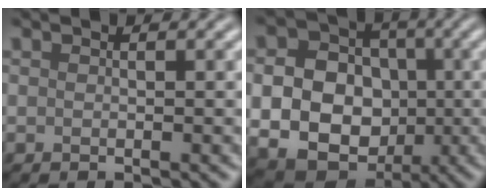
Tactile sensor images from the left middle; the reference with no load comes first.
{"total": 13.1, "force": [-1.0, 11.6, 6.2], "torque": [-0.129, -0.011, -0.021]}